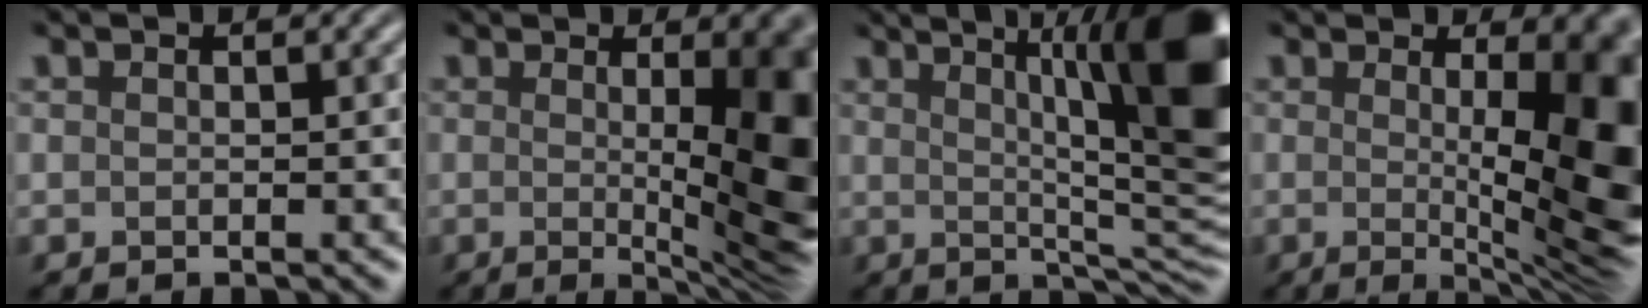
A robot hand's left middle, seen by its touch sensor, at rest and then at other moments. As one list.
[{"total": 11.8, "force": [-0.4, 3.2, 11.4], "torque": [-0.111, -0.008, 0.010]}, {"total": 12.8, "force": [2.6, 2.6, 12.2], "torque": [-0.134, -0.002, 0.056]}, {"total": 13.5, "force": [-0.4, 3.9, 12.9], "torque": [-0.133, -0.002, 0.008]}]